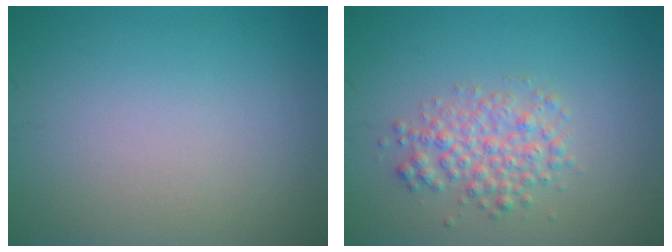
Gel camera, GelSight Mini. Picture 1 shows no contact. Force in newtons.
{"total": 3.1, "press": 3.1, "slide": 0.2}